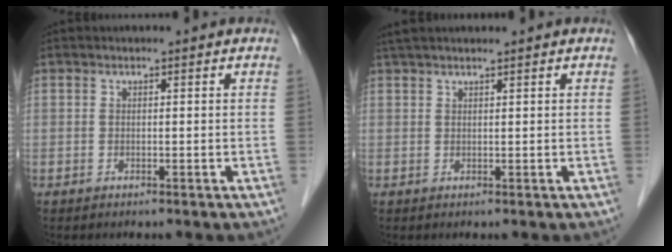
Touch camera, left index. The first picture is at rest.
{"total": 5.0, "force": [4.2, 0.1, 2.6], "torque": [-0.038, 0.033, 0.074]}